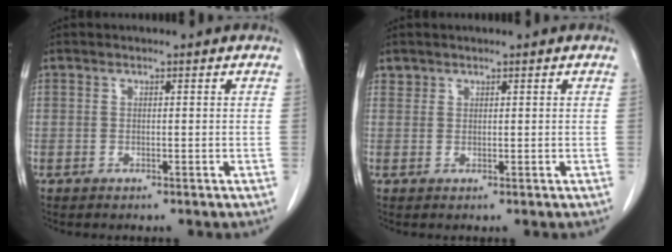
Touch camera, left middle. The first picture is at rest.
{"total": 0.9, "force": [0.7, 0.5, -0.1], "torque": [0.006, 0.004, 0.012]}